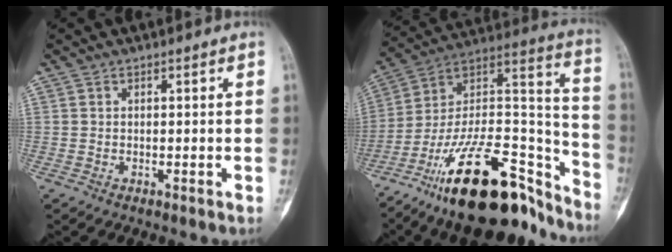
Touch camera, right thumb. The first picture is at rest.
{"total": 29.7, "force": [-20.3, 10.8, 18.9], "torque": [-0.244, 0.105, -0.338]}